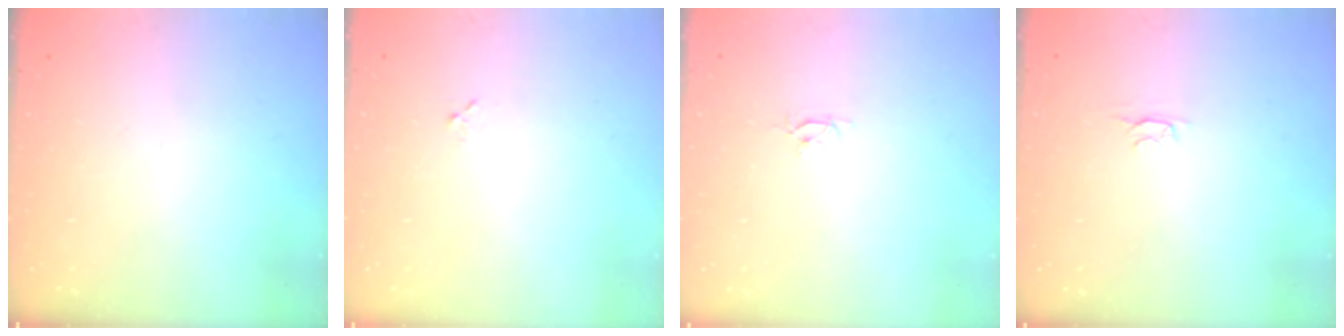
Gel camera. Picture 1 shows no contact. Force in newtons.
{"total": 3.4, "press": 3.4, "slide": 0.4}
{"total": 2.6, "press": 2.6, "slide": 0.3}
{"total": 2.4, "press": 2.3, "slide": 0.5}